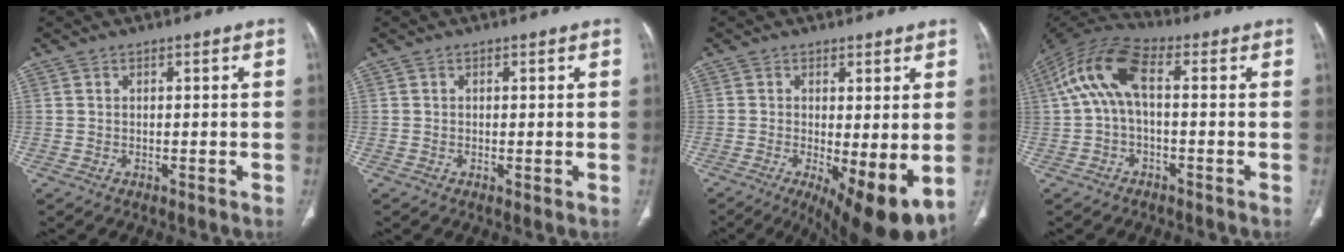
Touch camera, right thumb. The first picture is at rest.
{"total": 0.6, "force": [-0.1, 0.1, 0.6], "torque": [-0.014, -0.004, -0.002]}
{"total": 11.5, "force": [-2.6, 3.5, 10.6], "torque": [-0.159, -0.024, -0.027]}
{"total": 11.3, "force": [0.7, 5.1, 10.0], "torque": [-0.212, 0.043, 0.004]}